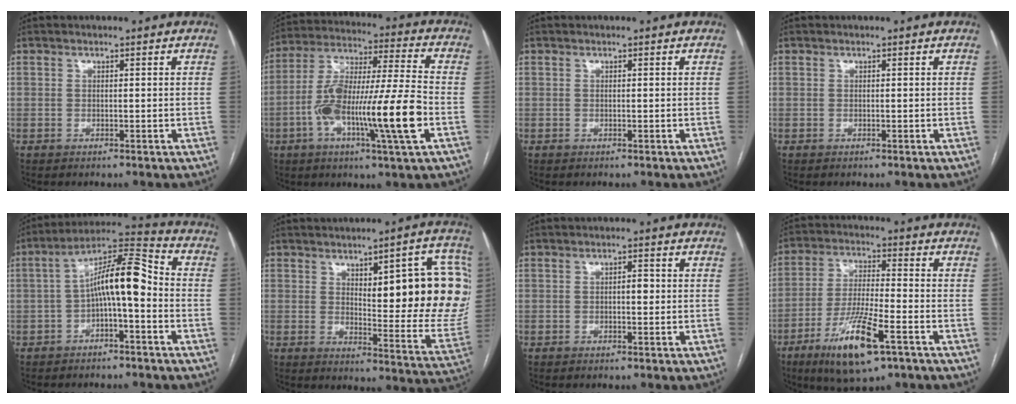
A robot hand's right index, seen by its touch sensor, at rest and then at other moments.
{"total": 18.3, "force": [-5.2, 1.0, 17.5], "torque": [-0.323, -0.002, -0.093]}
{"total": 0.0}
{"total": 0.0}
{"total": 10.9, "force": [-1.2, 2.6, 10.6], "torque": [-0.181, 0.042, -0.021]}
{"total": 20.0, "force": [5.0, 5.0, 18.8], "torque": [-0.207, 0.001, 0.068]}
{"total": 1.9, "force": [0.0, 0.8, 1.7], "torque": [-0.024, 0.005, -0.002]}
{"total": 13.2, "force": [-6.9, 2.2, 11.0], "torque": [-0.214, -0.023, -0.120]}